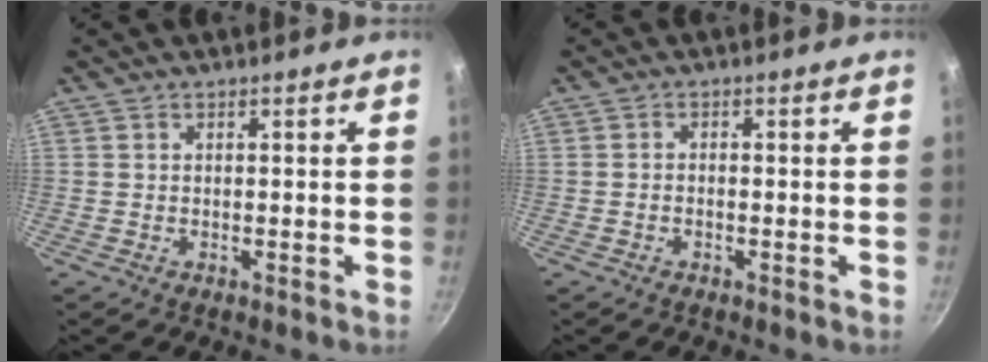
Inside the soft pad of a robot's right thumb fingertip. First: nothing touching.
{"total": 0.9, "force": [-0.5, 0.5, 0.6], "torque": [-0.014, 0.006, -0.011]}